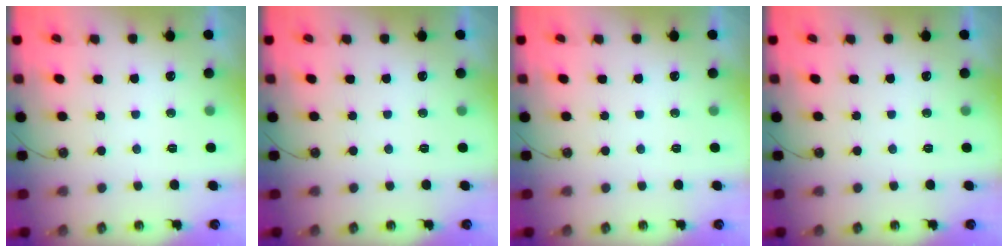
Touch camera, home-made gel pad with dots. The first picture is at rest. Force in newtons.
{"total": 0.0}
{"total": 0.0}
{"total": 0.0}